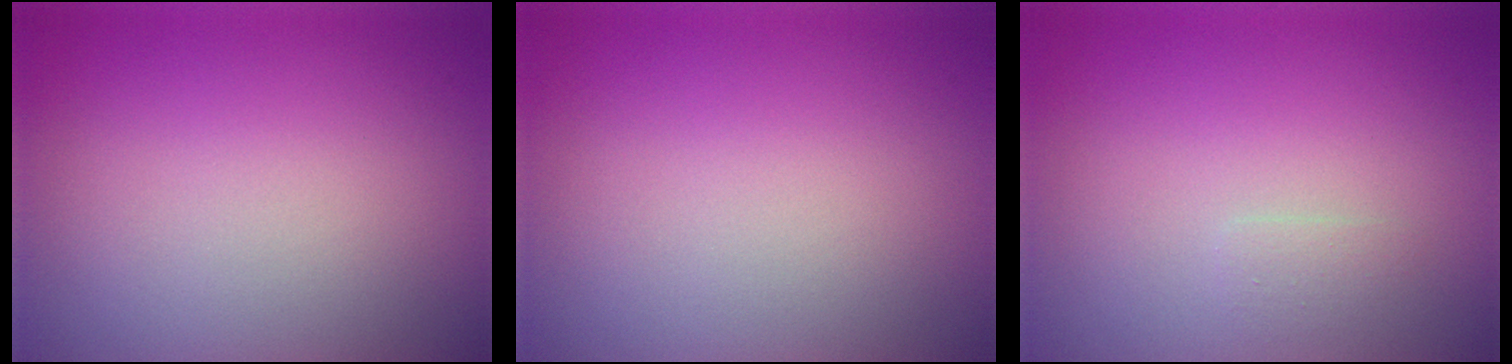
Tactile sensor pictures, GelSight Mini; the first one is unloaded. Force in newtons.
{"total": 0.0}
{"total": 0.7, "press": 0.7, "slide": 0.1}